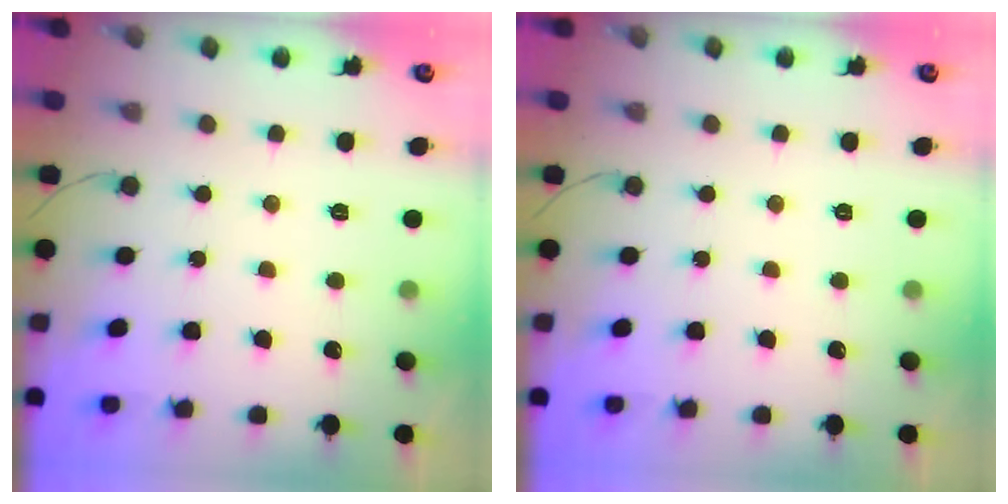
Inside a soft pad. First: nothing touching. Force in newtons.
{"total": 0.0}